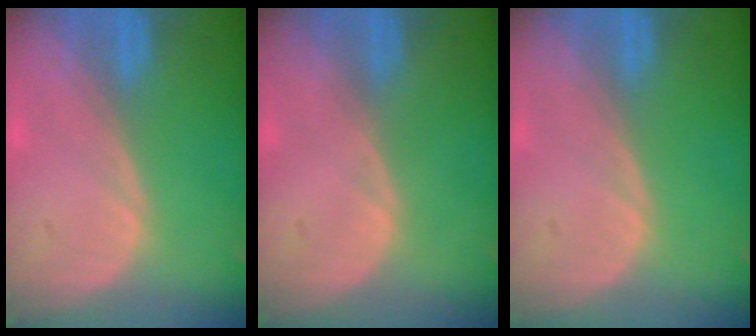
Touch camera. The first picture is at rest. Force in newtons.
{"total": 0.0}
{"total": 0.0}